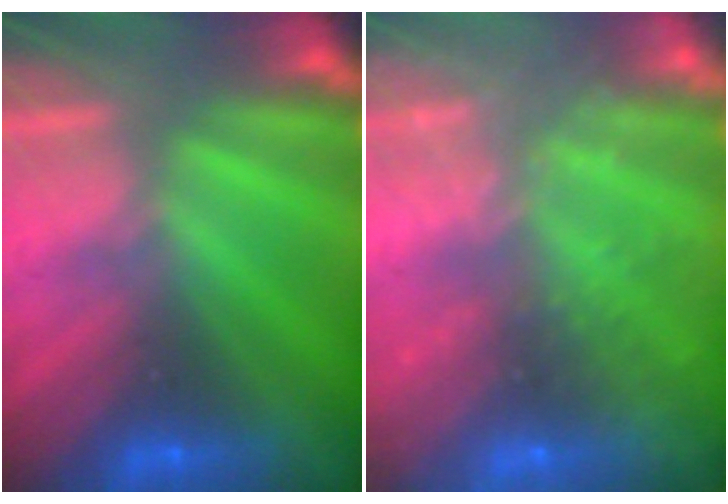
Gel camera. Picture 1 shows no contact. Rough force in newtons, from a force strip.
{"total": 9.3}